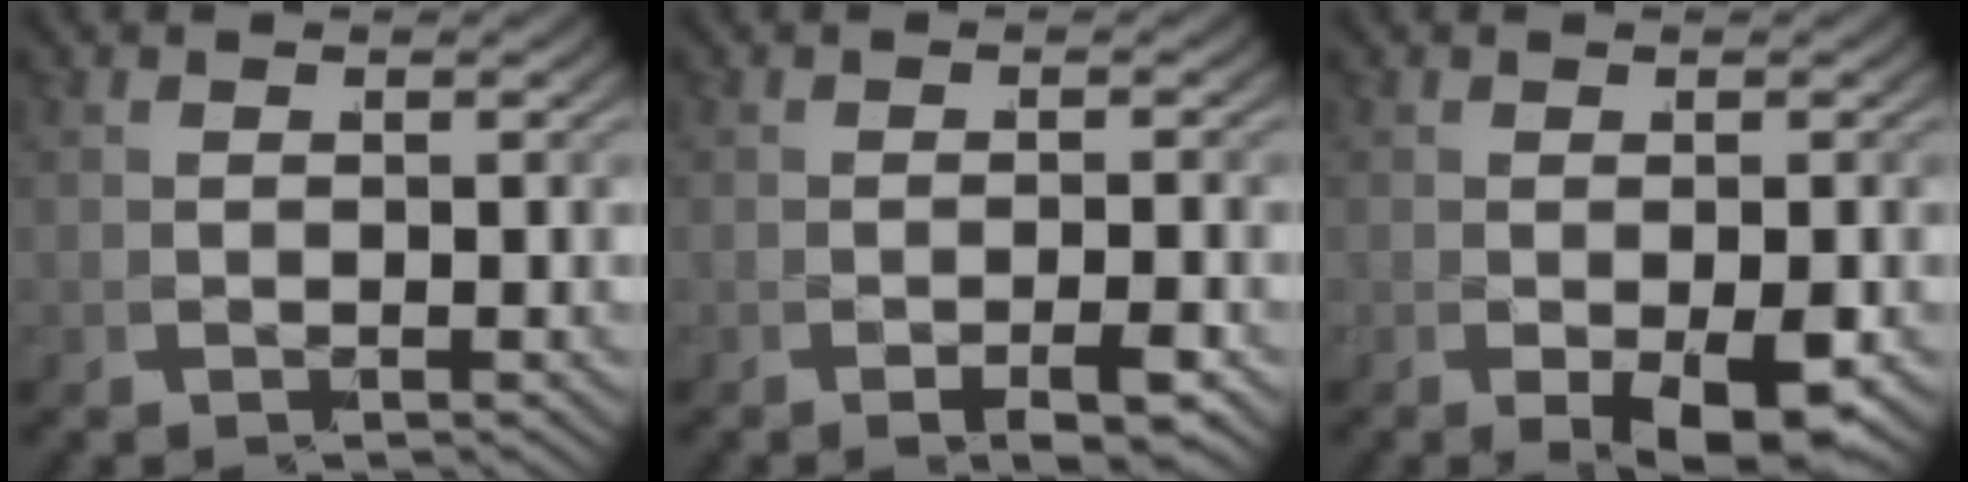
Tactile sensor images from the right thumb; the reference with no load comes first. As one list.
[{"total": 2.0, "force": [-1.3, -0.7, 1.3], "torque": [-0.028, 0.000, -0.019]}, {"total": 3.7, "force": [-1.5, 0.8, 3.3], "torque": [-0.062, -0.014, -0.014]}]